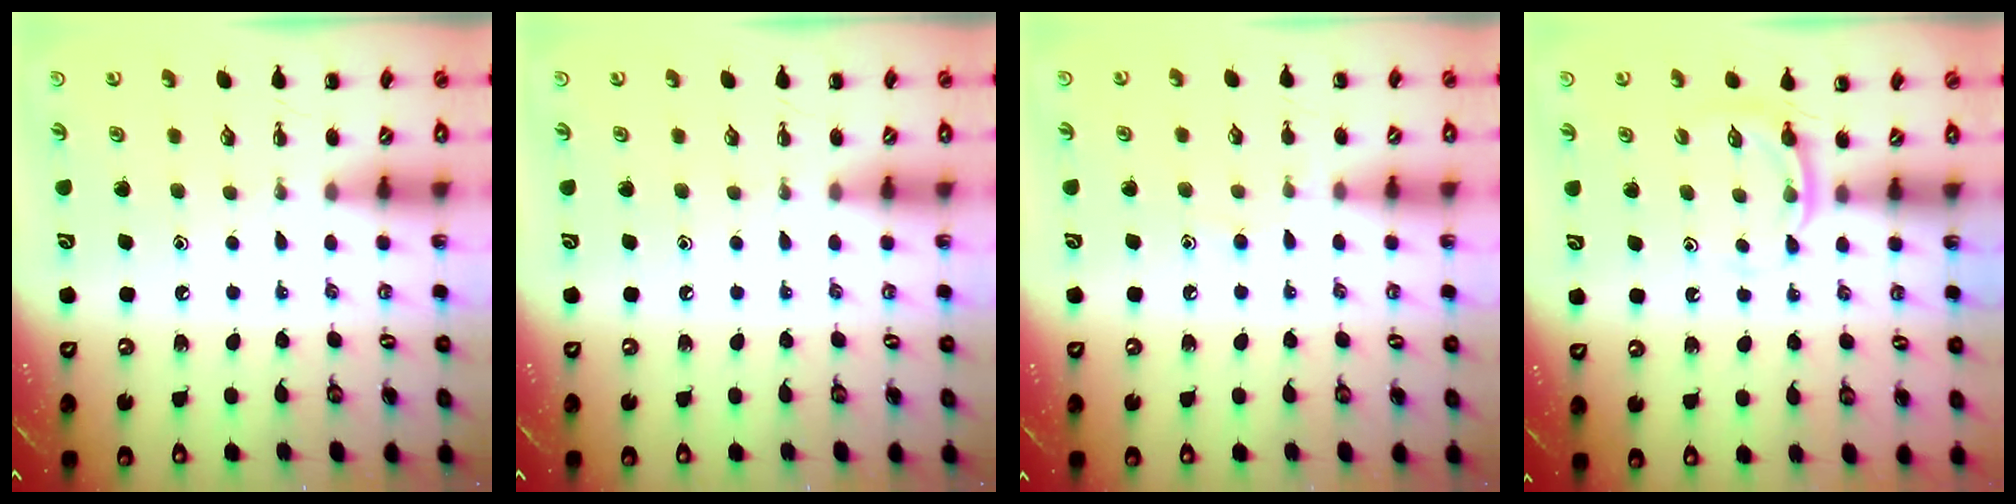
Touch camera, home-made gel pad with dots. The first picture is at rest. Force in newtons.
{"total": 0.0}
{"total": 6.2, "press": 5.9, "slide": 2.1}
{"total": 3.9, "press": 3.7, "slide": 1.1}